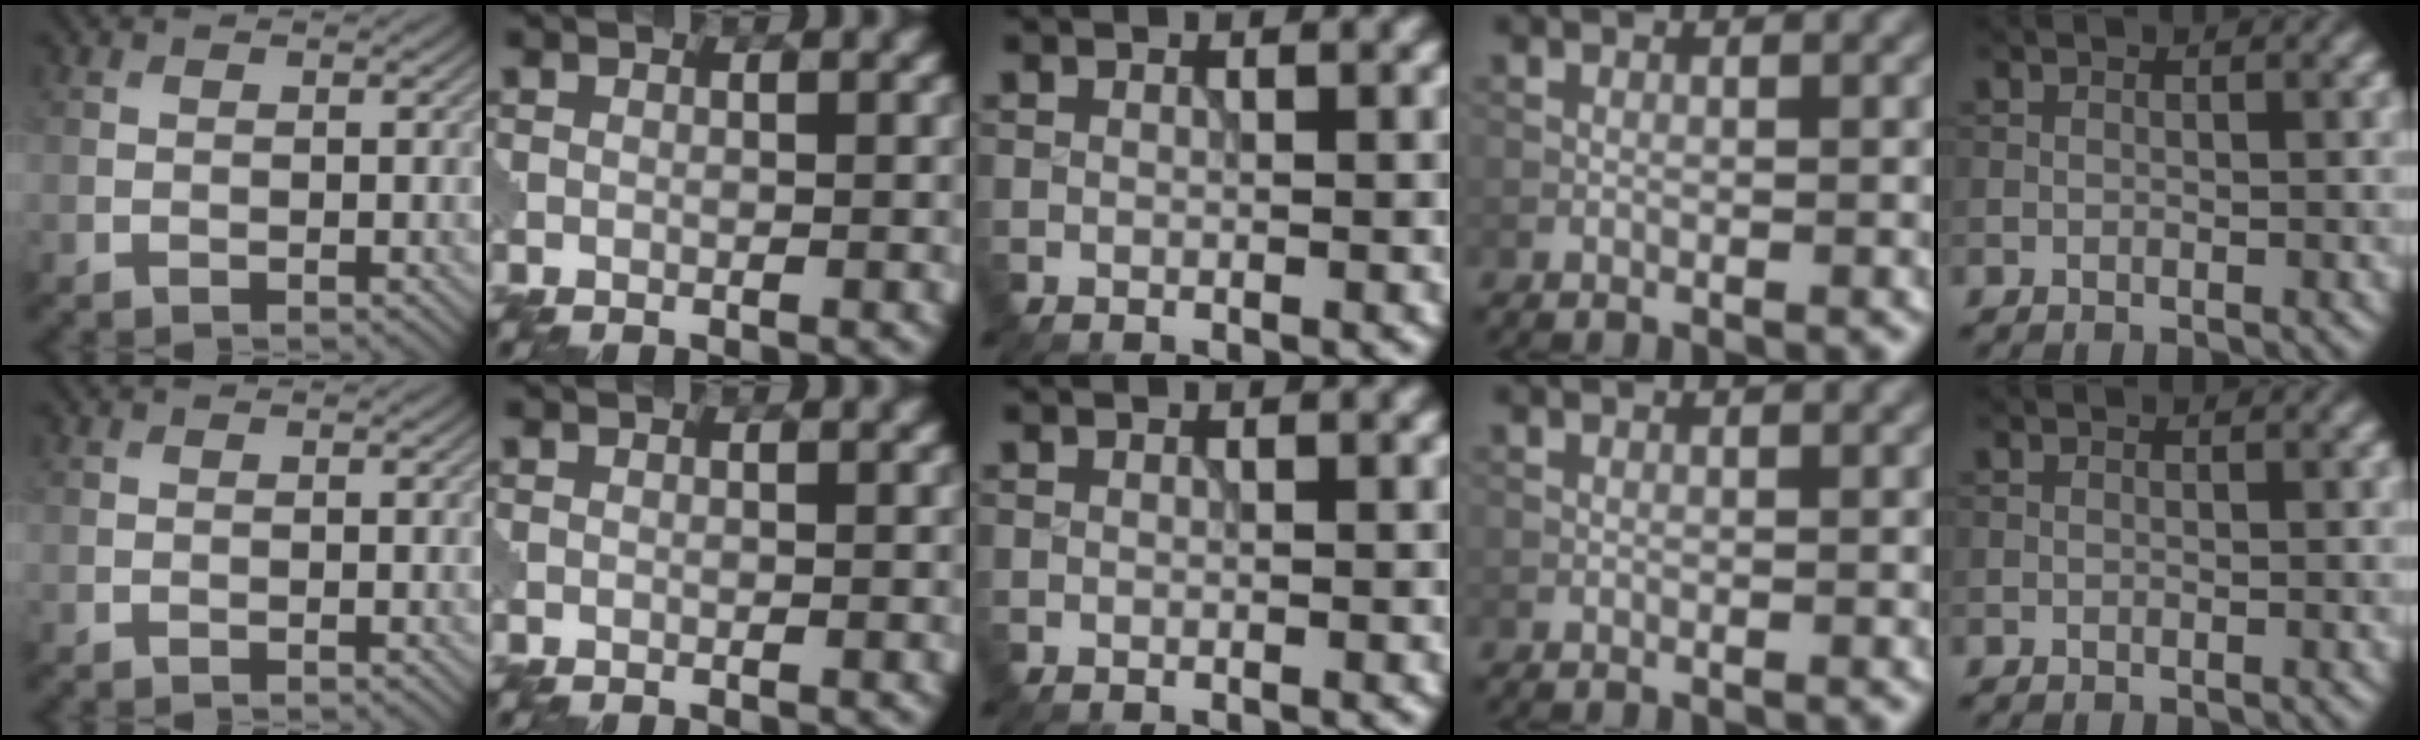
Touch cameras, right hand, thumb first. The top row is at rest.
{}